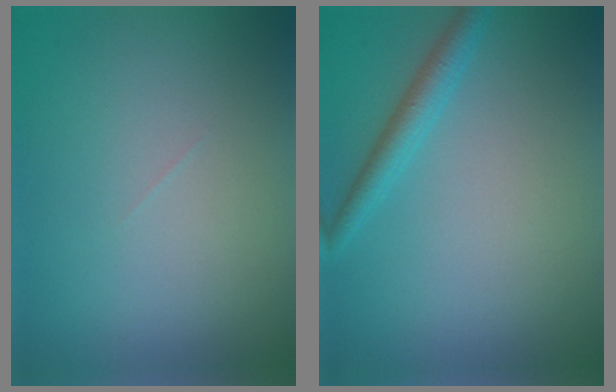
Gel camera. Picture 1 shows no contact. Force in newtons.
{"total": 2.2, "press": 2.2, "slide": 0.1}